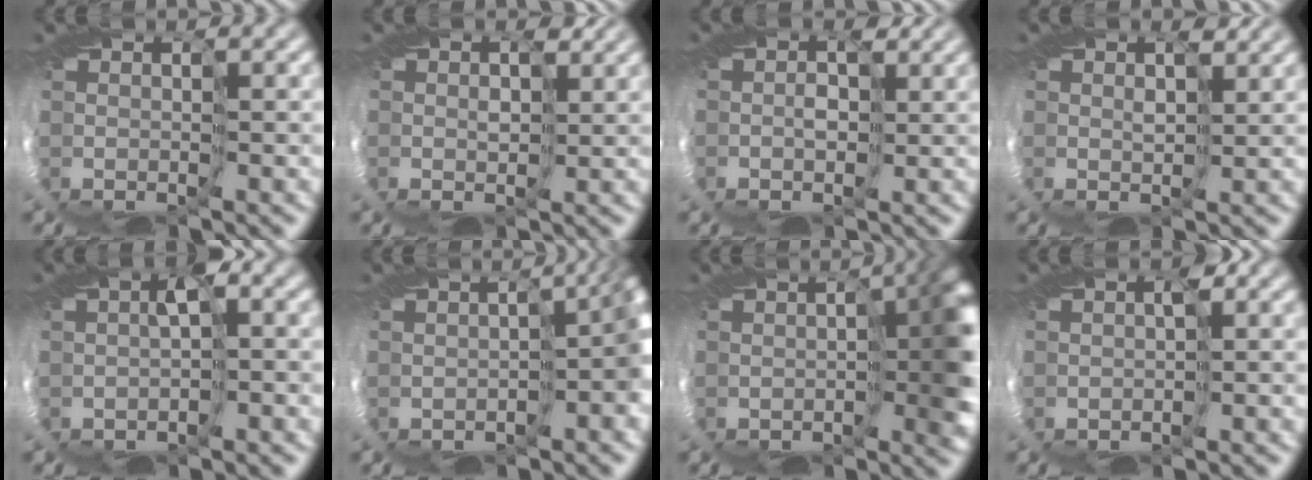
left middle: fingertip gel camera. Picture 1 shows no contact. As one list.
[{"total": 1.6, "force": [1.0, 1.1, 0.5], "torque": [-0.013, 0.005, 0.010]}, {"total": 1.5, "force": [0.1, 1.2, 0.8], "torque": [-0.020, 0.002, 0.001]}, {"total": 1.9, "force": [1.6, 0.7, 0.7], "torque": [-0.022, 0.009, 0.016]}, {"total": 2.9, "force": [-0.1, 1.4, 2.5], "torque": [-0.052, -0.001, 0.001]}, {"total": 5.5, "force": [-0.7, 2.0, 5.1], "torque": [-0.067, -0.018, -0.010]}, {"total": 6.1, "force": [0.0, 2.1, 5.8], "torque": [-0.068, 0.001, 0.001]}, {"total": 2.8, "force": [0.1, 1.6, 2.2], "torque": [-0.029, 0.007, 0.008]}]